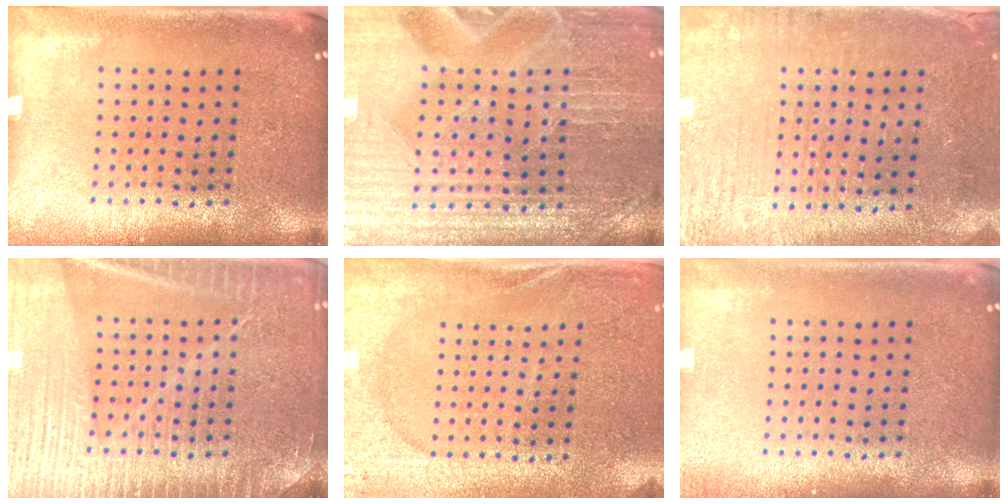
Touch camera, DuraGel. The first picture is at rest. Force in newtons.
{"total": 3.6, "press": 3.6, "slide": 0.5}
{"total": 3.1, "press": 2.7, "slide": 1.4}
{"total": 6.8, "press": 6.7, "slide": 1.0}
{"total": 2.7, "press": 2.6, "slide": 0.4}
{"total": 0.6, "press": 0.6, "slide": 0.1}